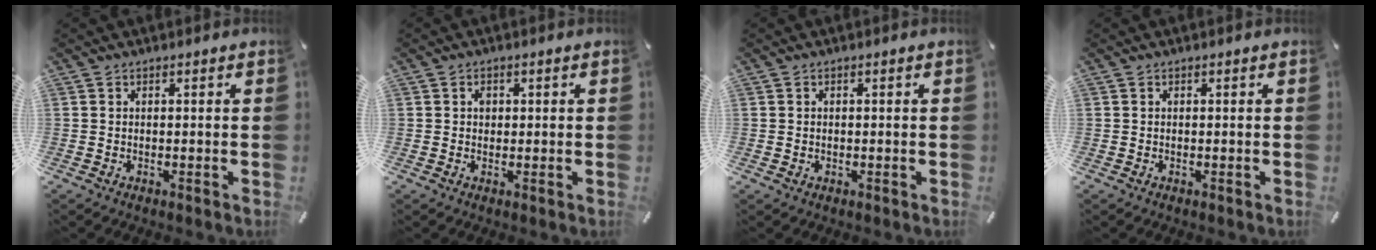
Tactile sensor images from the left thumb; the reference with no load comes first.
{"total": 0.7, "force": [0.1, 0.7, 0.3], "torque": [0.002, 0.000, -0.001]}
{"total": 0.8, "force": [0.0, 0.7, 0.2], "torque": [-0.004, 0.005, -0.001]}
{"total": 0.0}